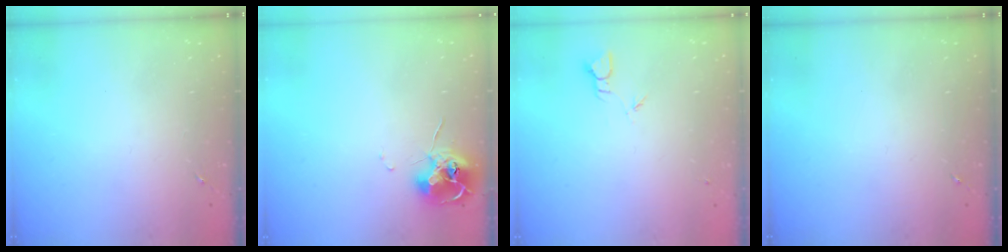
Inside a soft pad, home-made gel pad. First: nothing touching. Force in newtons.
{"total": 10.4, "press": 10.4, "slide": 0.9}
{"total": 1.8, "press": 1.8, "slide": 0.0}
{"total": 0.0}